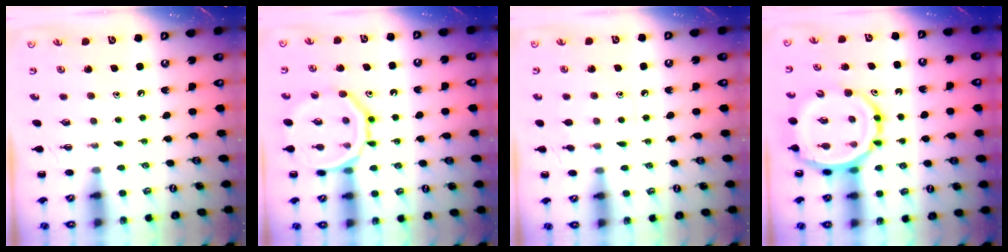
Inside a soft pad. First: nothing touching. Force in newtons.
{"total": 15.5, "press": 15.4, "slide": 1.7}
{"total": 5.2, "press": 4.9, "slide": 1.7}
{"total": 12.0, "press": 11.4, "slide": 3.7}